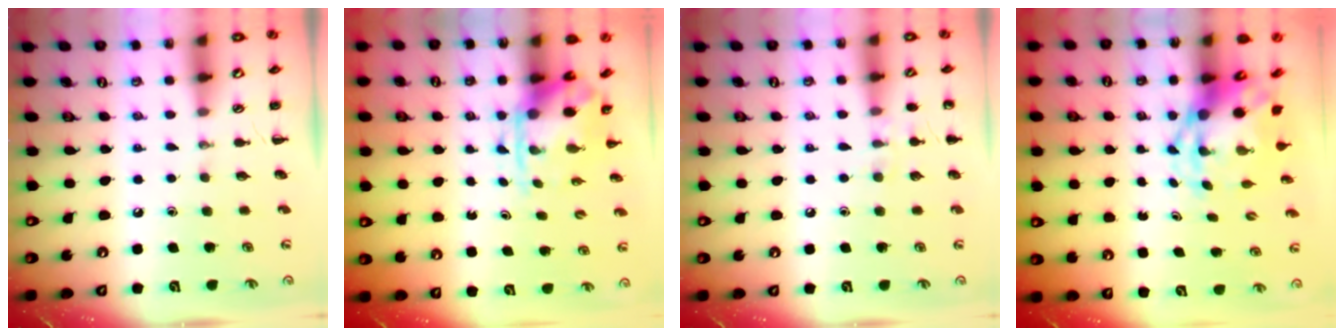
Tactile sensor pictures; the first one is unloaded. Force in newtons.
{"total": 3.6, "press": 3.5, "slide": 0.9}
{"total": 6.6, "press": 6.3, "slide": 1.9}
{"total": 5.7, "press": 5.6, "slide": 1.0}